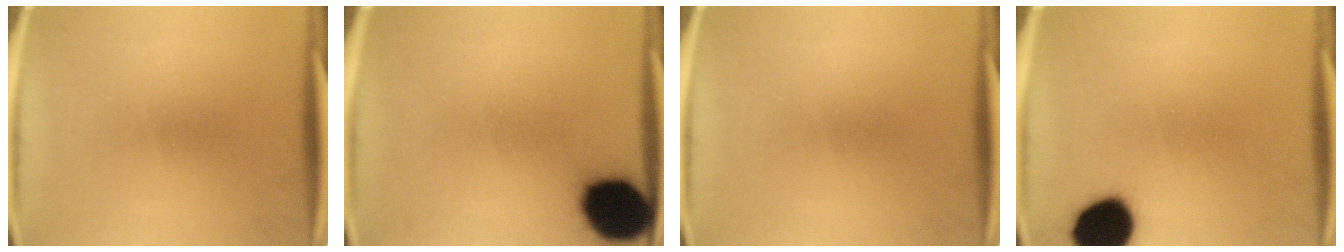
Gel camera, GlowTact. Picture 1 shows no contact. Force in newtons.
{"total": 16.8}
{"total": 0.0}
{"total": 14.2}